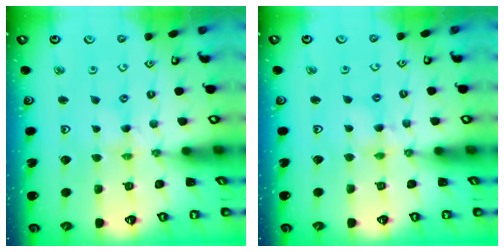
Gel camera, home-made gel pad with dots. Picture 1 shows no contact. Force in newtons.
{"total": 5.2, "press": 5.2, "slide": 0.4}